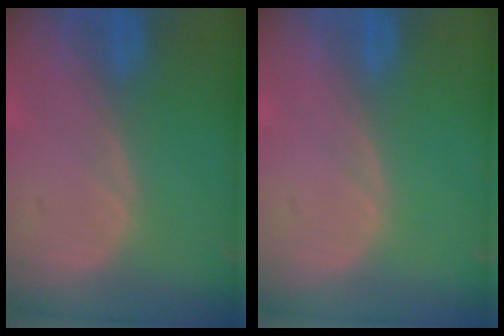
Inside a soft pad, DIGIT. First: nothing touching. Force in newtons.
{"total": 0.0}